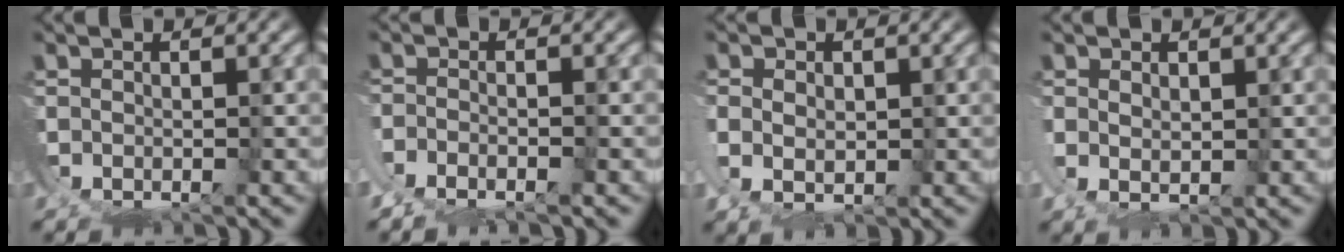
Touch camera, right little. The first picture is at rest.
{"total": 2.1, "force": [-1.6, 0.1, 1.2], "torque": [-0.022, -0.005, -0.029]}
{"total": 2.9, "force": [0.5, 1.7, 2.3], "torque": [-0.048, -0.016, 0.021]}
{"total": 2.1, "force": [1.1, 0.8, 1.6], "torque": [-0.037, -0.013, 0.030]}